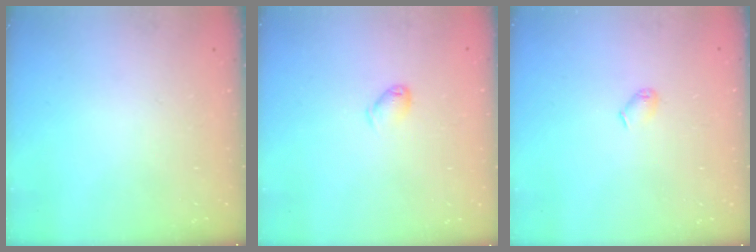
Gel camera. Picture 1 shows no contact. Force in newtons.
{"total": 3.8, "press": 3.7, "slide": 0.5}
{"total": 5.0, "press": 4.9, "slide": 0.6}